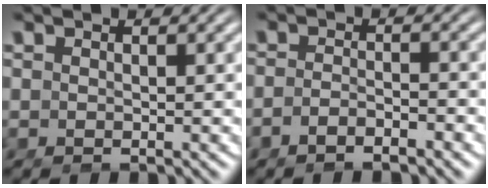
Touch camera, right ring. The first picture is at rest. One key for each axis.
{"total": 2.5, "fx": -2.3, "fy": 0.1, "fz": 0.9, "tx": -0.016, "ty": -0.004, "tz": -0.039}